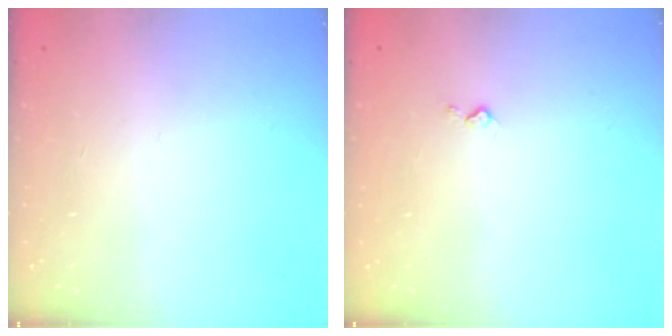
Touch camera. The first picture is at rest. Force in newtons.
{"total": 2.8, "press": 2.7, "slide": 0.4}